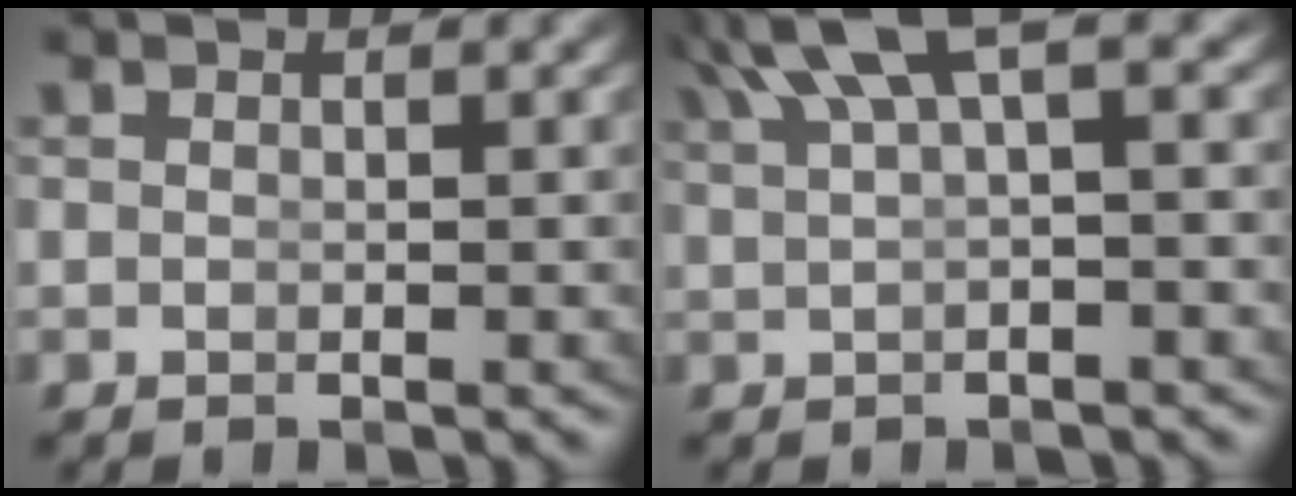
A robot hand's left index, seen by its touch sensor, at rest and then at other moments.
{"total": 4.8, "force": [2.5, 1.2, 3.9], "torque": [-0.063, 0.011, 0.045]}